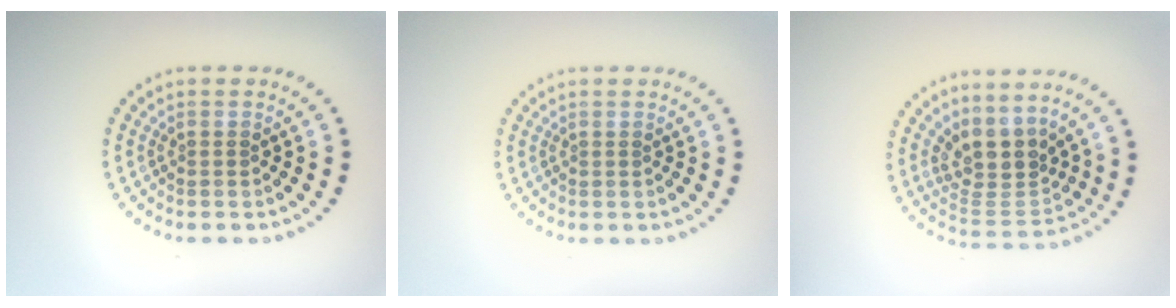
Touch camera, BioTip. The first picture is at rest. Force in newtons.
{"total": 0.0}
{"total": 4.0, "press": 3.1, "slide": 2.6}